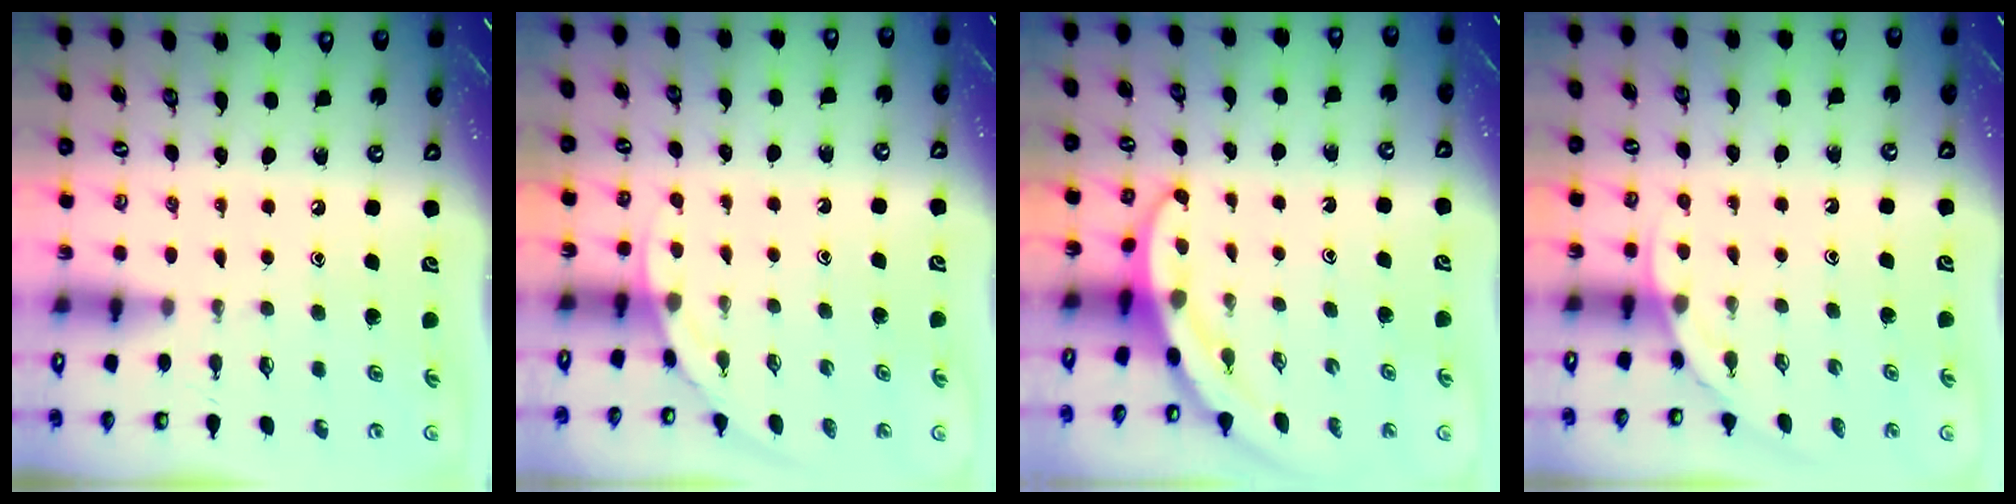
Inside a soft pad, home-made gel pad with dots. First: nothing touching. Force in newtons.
{"total": 2.6, "press": 2.6, "slide": 0.1}
{"total": 3.3, "press": 3.3, "slide": 0.2}
{"total": 2.5, "press": 2.5, "slide": 0.2}